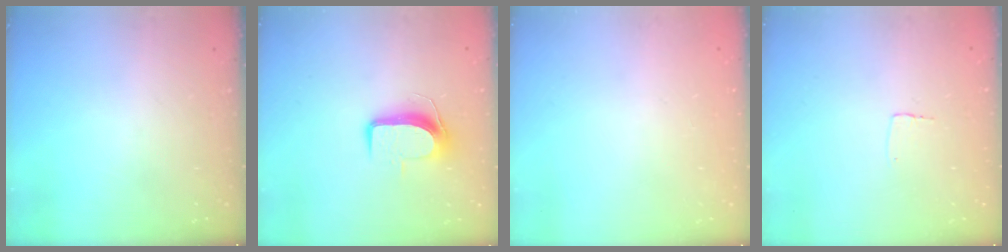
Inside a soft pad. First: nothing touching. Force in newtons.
{"total": 9.2, "press": 9.2, "slide": 0.7}
{"total": 0.0}
{"total": 2.6, "press": 2.6, "slide": 0.1}